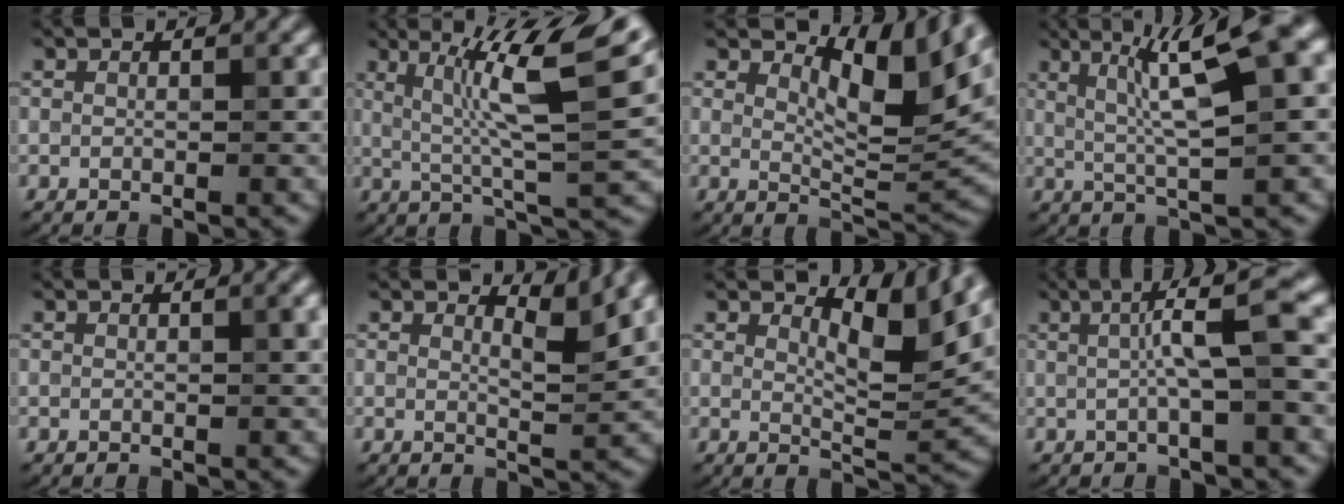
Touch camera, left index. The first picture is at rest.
{"total": 9.7, "force": [3.3, 1.6, 9.0], "torque": [-0.140, 0.005, 0.058]}
{"total": 6.7, "force": [3.6, 2.2, 5.3], "torque": [-0.075, -0.007, 0.057]}
{"total": 8.8, "force": [3.0, 1.4, 8.1], "torque": [-0.122, 0.022, 0.051]}
{"total": 1.3, "force": [0.3, 0.3, 1.2], "torque": [-0.015, 0.003, 0.003]}
{"total": 2.5, "force": [1.7, 0.4, 1.8], "torque": [-0.020, -0.005, 0.023]}
{"total": 4.7, "force": [3.0, 1.1, 3.4], "torque": [-0.057, -0.008, 0.042]}
{"total": 5.3, "force": [0.7, 0.6, 5.2], "torque": [-0.083, 0.013, 0.007]}